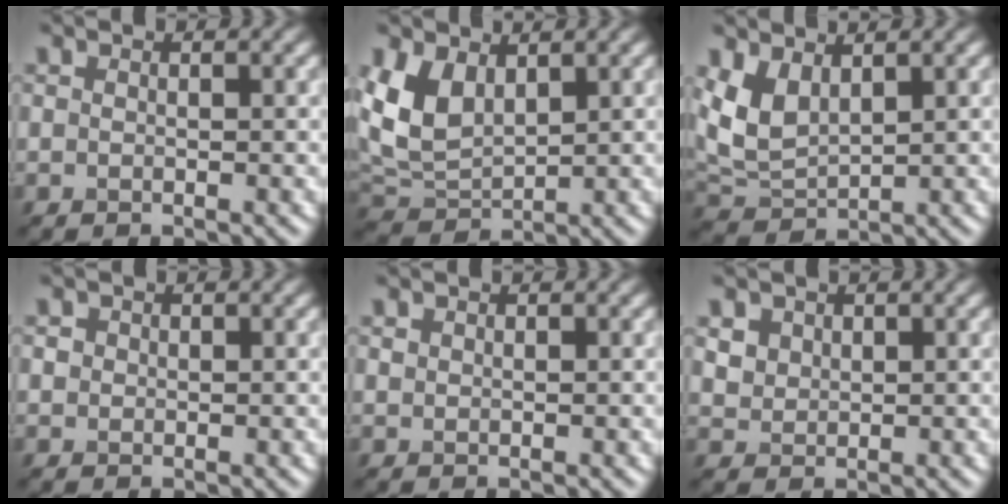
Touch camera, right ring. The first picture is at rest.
{"total": 3.8, "force": [1.6, 2.4, 2.4], "torque": [-0.077, -0.002, 0.059]}
{"total": 2.8, "force": [1.3, 1.5, 1.8], "torque": [-0.070, 0.002, 0.056]}
{"total": 0.8, "force": [-0.1, -0.1, -0.7], "torque": [-0.001, 0.000, 0.016]}
{"total": 1.0, "force": [-0.2, -0.6, -0.8], "torque": [-0.002, 0.003, 0.020]}
{"total": 1.2, "force": [0.8, 0.8, -0.4], "torque": [-0.015, 0.001, 0.044]}